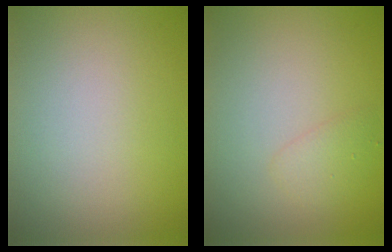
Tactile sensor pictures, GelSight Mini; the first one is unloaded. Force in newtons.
{"total": 1.3, "press": 1.3, "slide": 0.0}